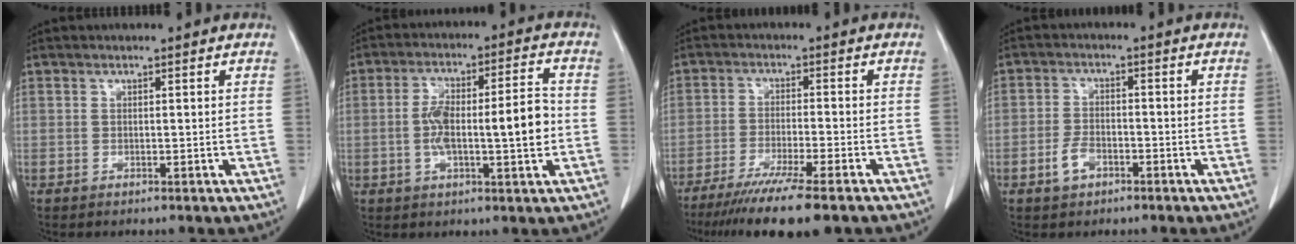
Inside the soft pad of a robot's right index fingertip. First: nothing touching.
{"total": 11.6, "force": [-1.2, 2.4, 11.2], "torque": [-0.189, 0.022, -0.018]}
{"total": 11.9, "force": [-9.1, 0.1, 7.6], "torque": [-0.114, -0.031, -0.144]}
{"total": 3.7, "force": [-1.9, 2.3, 2.2], "torque": [-0.045, 0.003, -0.031]}